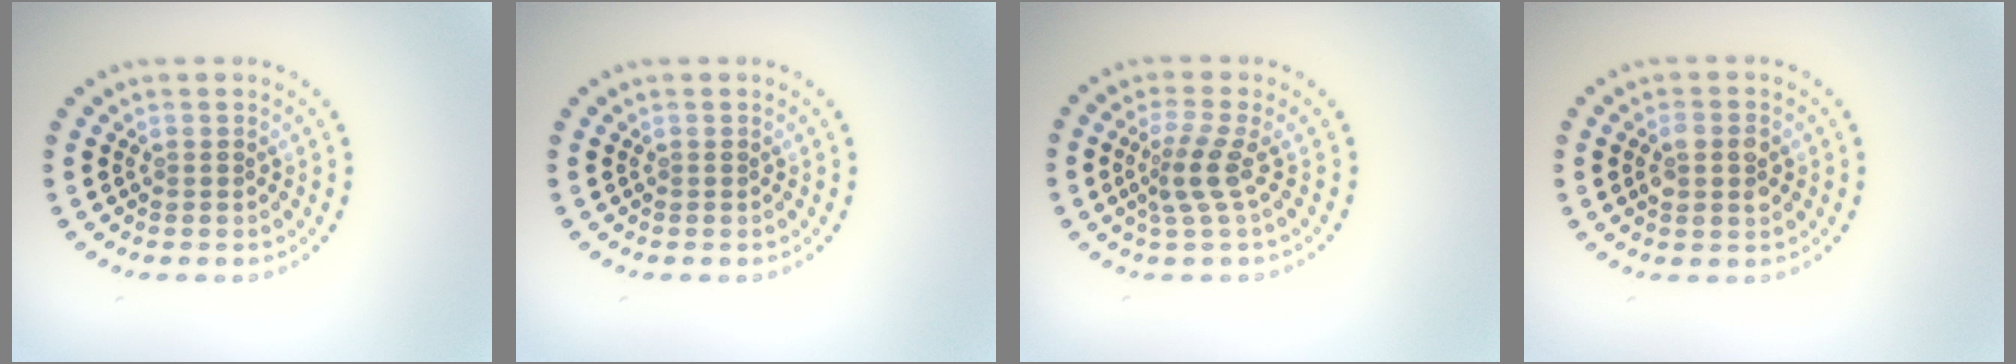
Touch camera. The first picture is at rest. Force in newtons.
{"total": 0.0}
{"total": 2.6, "press": 1.8, "slide": 1.9}
{"total": 2.3, "press": 2.2, "slide": 0.4}